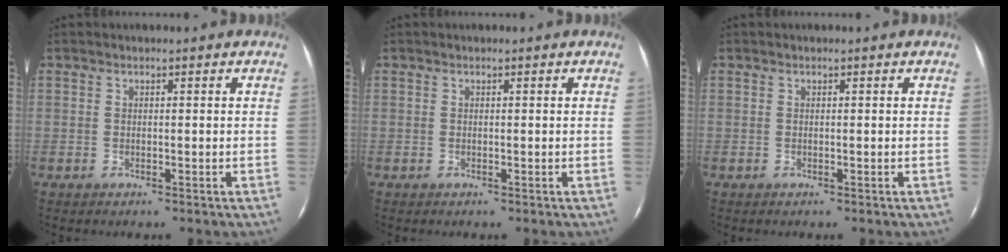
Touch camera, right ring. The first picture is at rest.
{"total": 0.0}
{"total": 0.0}